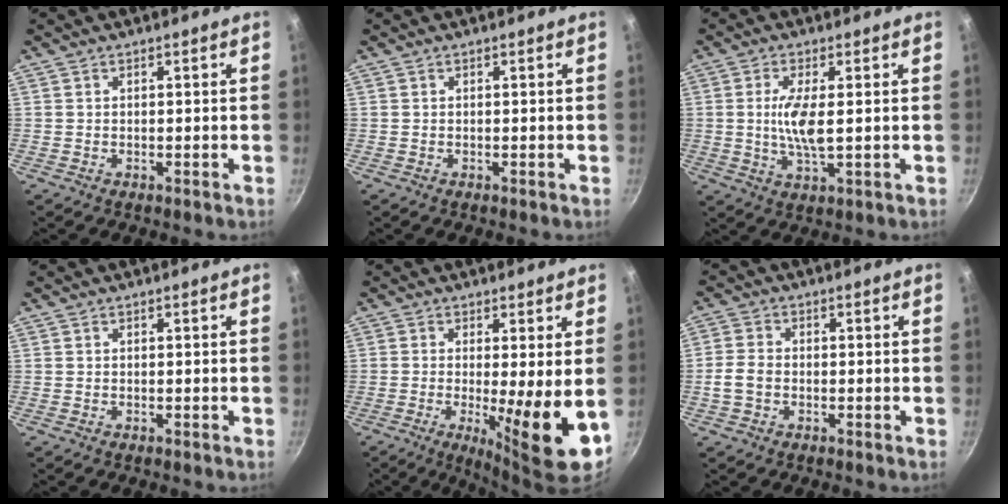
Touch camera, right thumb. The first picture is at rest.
{"total": 0.0}
{"total": 6.9, "force": [0.5, 2.0, 6.6], "torque": [-0.140, -0.006, 0.010]}
{"total": 0.0}
{"total": 10.6, "force": [-1.3, 1.4, 10.4], "torque": [-0.161, -0.016, -0.015]}
{"total": 4.2, "force": [-0.9, 3.1, 2.7], "torque": [-0.054, 0.014, -0.023]}